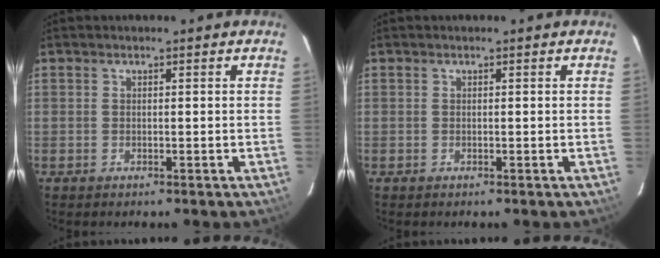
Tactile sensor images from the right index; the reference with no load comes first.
{"total": 0.0}